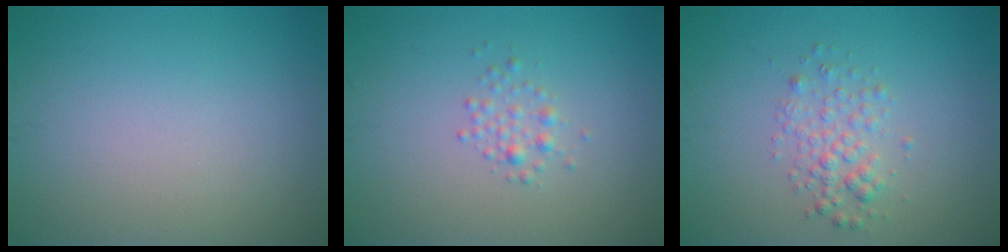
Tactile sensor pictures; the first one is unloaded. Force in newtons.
{"total": 1.2, "press": 1.2, "slide": 0.1}
{"total": 2.2, "press": 2.2, "slide": 0.1}